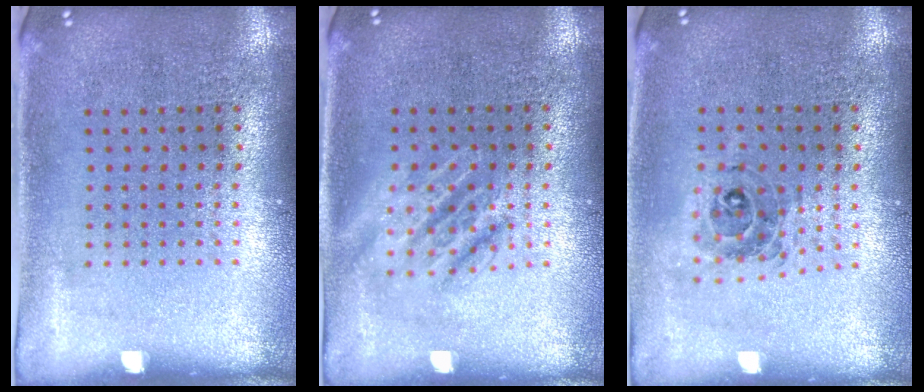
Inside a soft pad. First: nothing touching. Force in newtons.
{"total": 1.3, "press": 1.3, "slide": 0.1}
{"total": 0.5, "press": 0.5, "slide": 0.0}